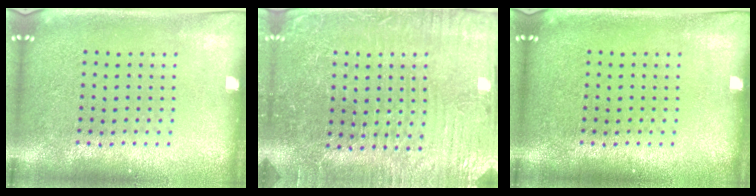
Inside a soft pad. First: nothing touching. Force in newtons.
{"total": 3.8, "press": 3.7, "slide": 0.8}
{"total": 0.0}